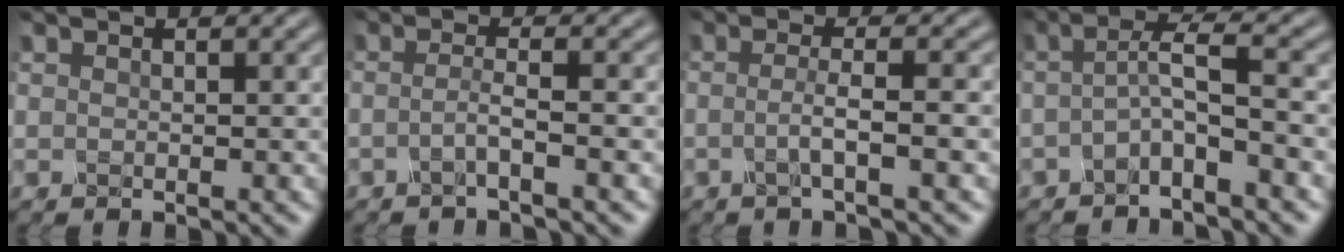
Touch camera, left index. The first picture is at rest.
{"total": 2.0, "force": [-1.3, 0.2, 1.5], "torque": [-0.024, 0.001, -0.035]}
{"total": 2.9, "force": [-1.2, 0.5, 2.5], "torque": [-0.040, 0.000, -0.031]}
{"total": 2.9, "force": [-1.5, 0.2, 2.5], "torque": [-0.049, 0.007, -0.037]}